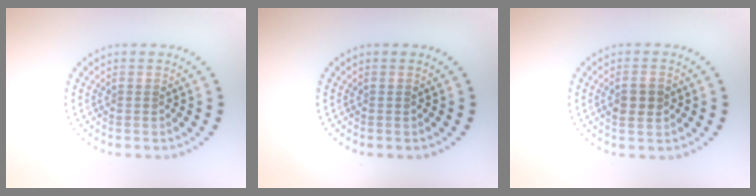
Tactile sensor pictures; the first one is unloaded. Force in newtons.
{"total": 0.0}
{"total": 2.2, "press": 2.2, "slide": 0.1}